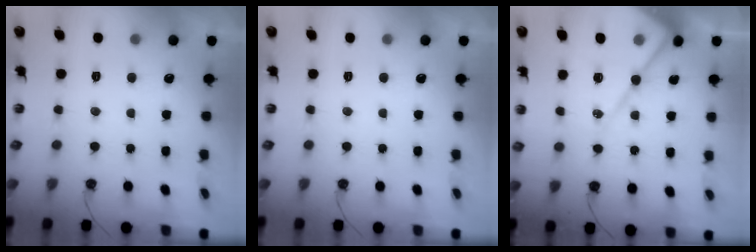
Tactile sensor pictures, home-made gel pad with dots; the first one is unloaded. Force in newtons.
{"total": 0.0}
{"total": 16.7, "press": 16.7, "slide": 1.5}